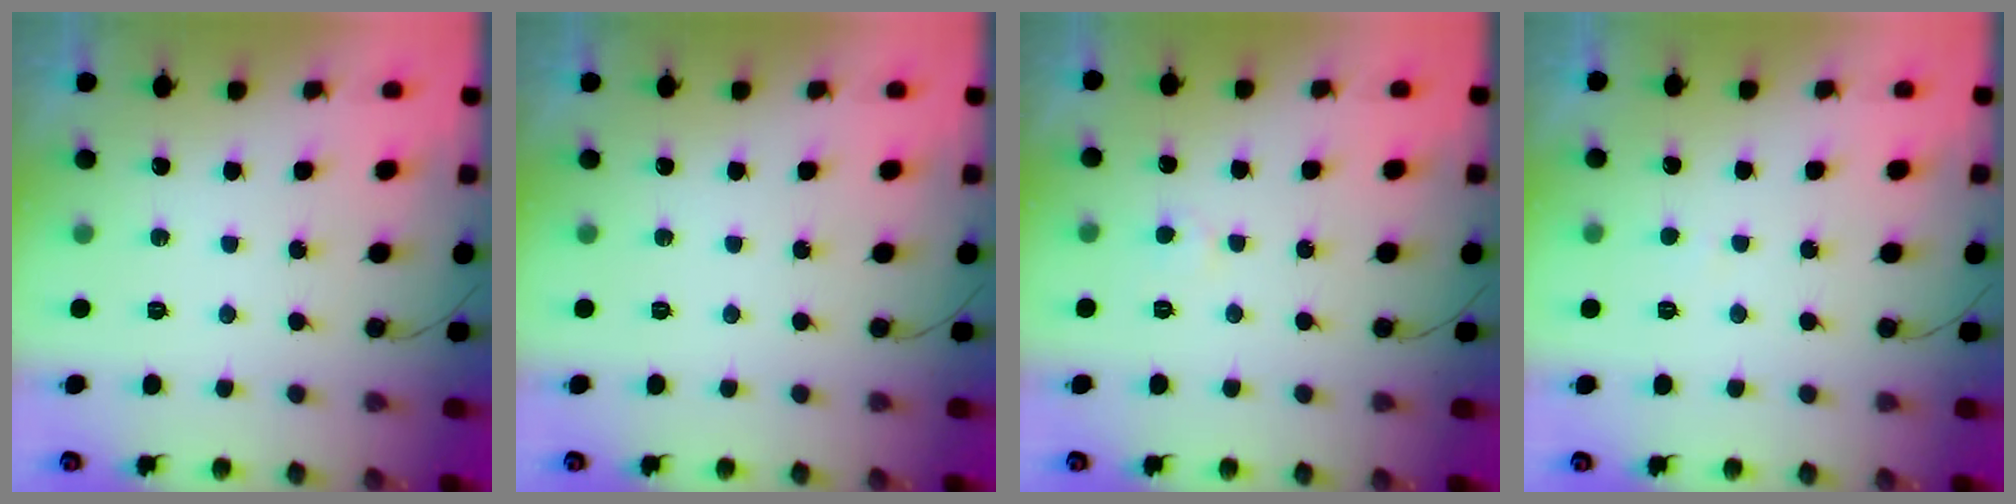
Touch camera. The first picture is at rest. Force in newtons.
{"total": 0.0}
{"total": 2.2, "press": 2.2, "slide": 0.2}
{"total": 1.3, "press": 1.3, "slide": 0.1}